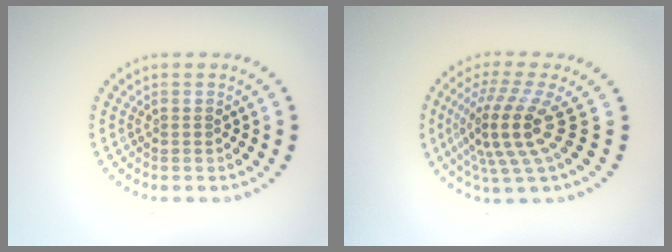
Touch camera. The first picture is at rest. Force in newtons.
{"total": 5.2, "press": 3.6, "slide": 3.7}